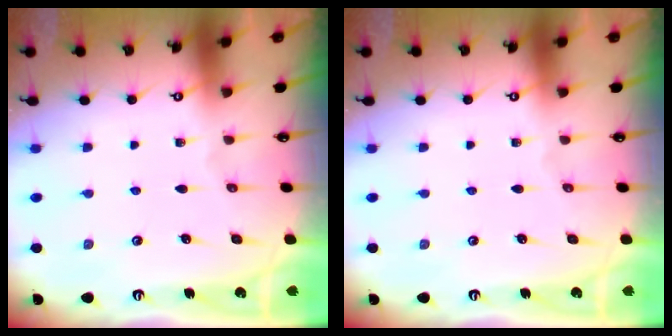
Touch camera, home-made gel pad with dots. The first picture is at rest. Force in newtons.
{"total": 0.0}